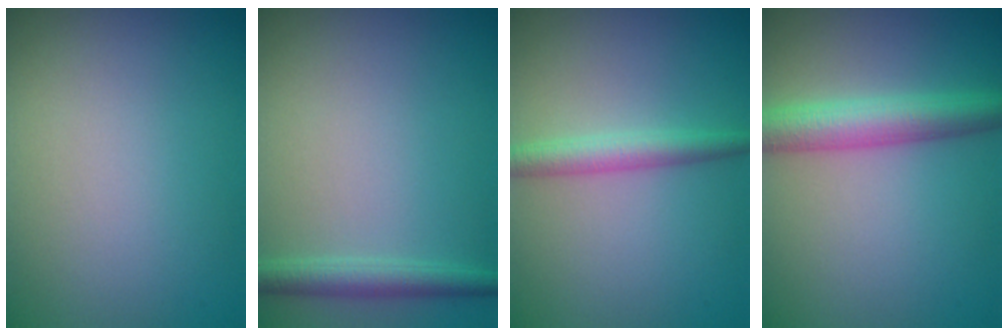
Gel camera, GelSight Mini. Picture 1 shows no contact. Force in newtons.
{"total": 2.3, "press": 2.3, "slide": 0.1}
{"total": 2.5, "press": 2.5, "slide": 0.0}
{"total": 4.6, "press": 4.6, "slide": 0.2}